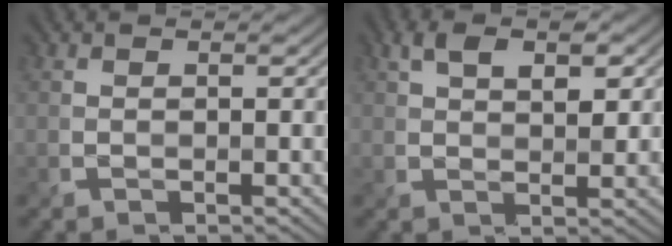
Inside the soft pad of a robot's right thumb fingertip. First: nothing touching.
{"total": 4.6, "force": [1.9, 2.5, 3.4], "torque": [-0.060, 0.000, 0.029]}